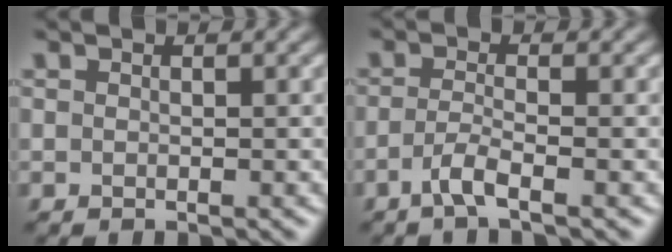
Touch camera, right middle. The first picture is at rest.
{"total": 2.3, "force": [-1.2, 0.4, 1.9], "torque": [-0.039, 0.000, -0.034]}